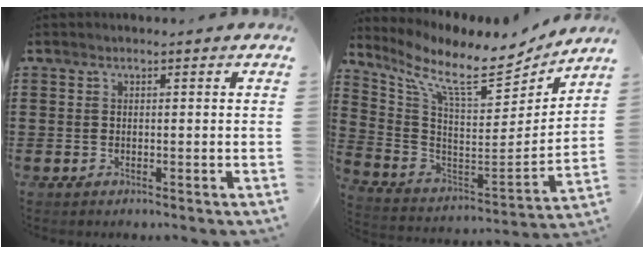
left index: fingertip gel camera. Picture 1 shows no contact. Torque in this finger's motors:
{"motor_torque": [2.14, 0.00, 0.66, 0.14]}